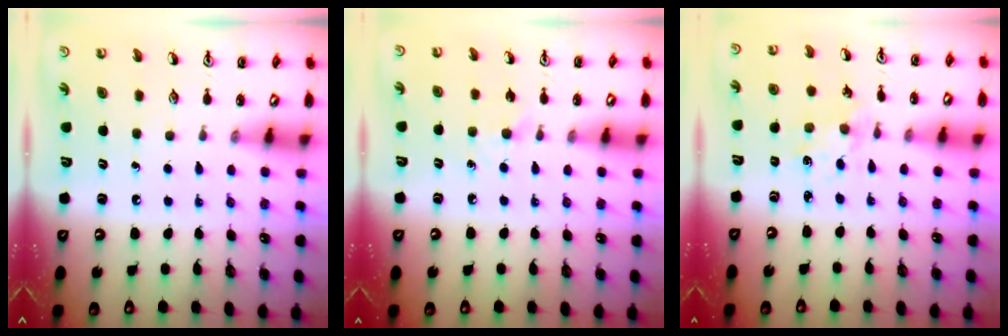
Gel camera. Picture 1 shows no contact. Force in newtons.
{"total": 4.5, "press": 4.4, "slide": 0.7}
{"total": 1.9, "press": 1.9, "slide": 0.2}